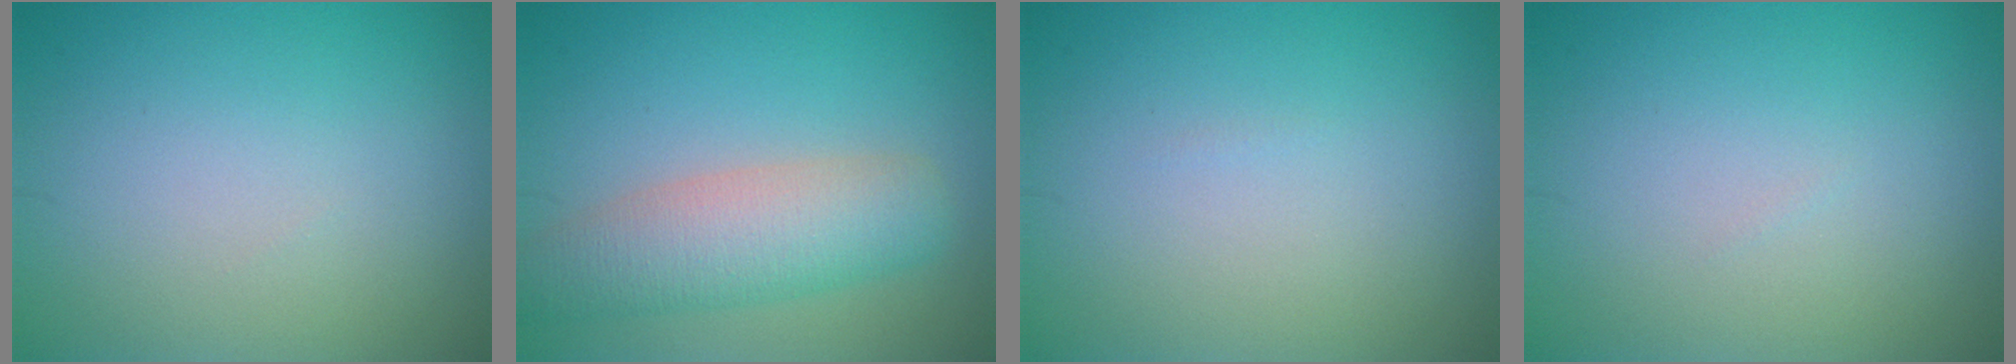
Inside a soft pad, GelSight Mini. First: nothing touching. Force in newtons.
{"total": 5.7, "press": 5.7, "slide": 0.3}
{"total": 0.0}
{"total": 0.0}